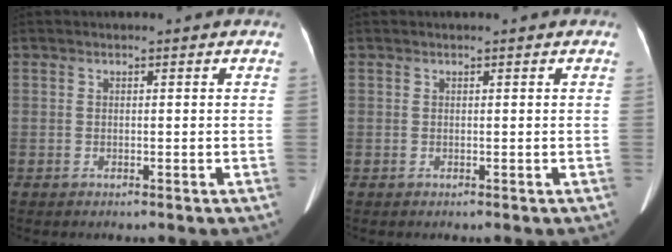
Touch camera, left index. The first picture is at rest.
{"total": 0.0}